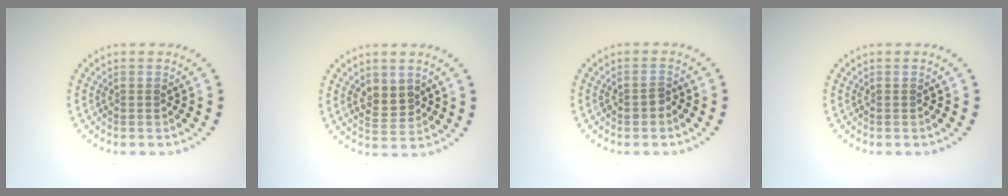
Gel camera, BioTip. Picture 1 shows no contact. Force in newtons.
{"total": 2.5, "press": 2.4, "slide": 0.7}
{"total": 1.2, "press": 1.1, "slide": 0.3}
{"total": 0.0}